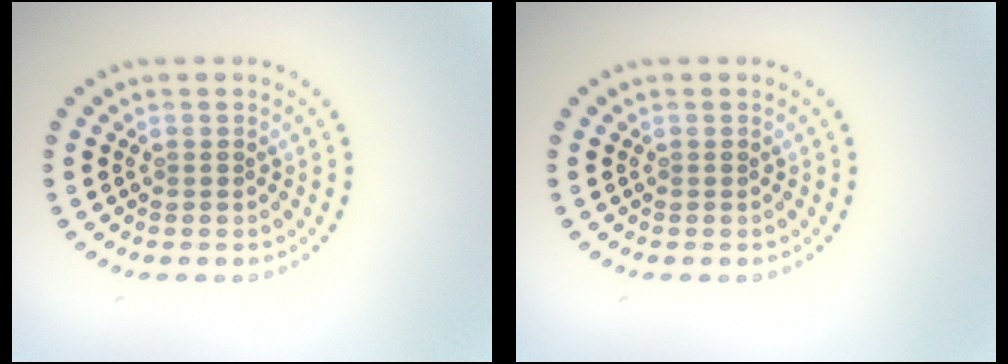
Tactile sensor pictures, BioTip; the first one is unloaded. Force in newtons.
{"total": 0.0}